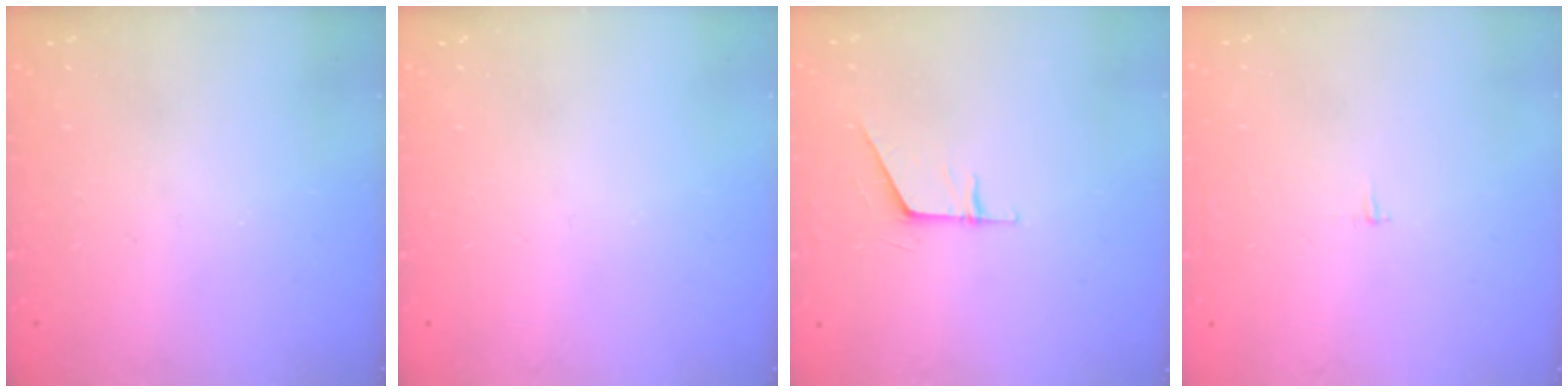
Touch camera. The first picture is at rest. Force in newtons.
{"total": 0.0}
{"total": 5.8, "press": 5.8, "slide": 0.6}
{"total": 2.1, "press": 2.1, "slide": 0.2}